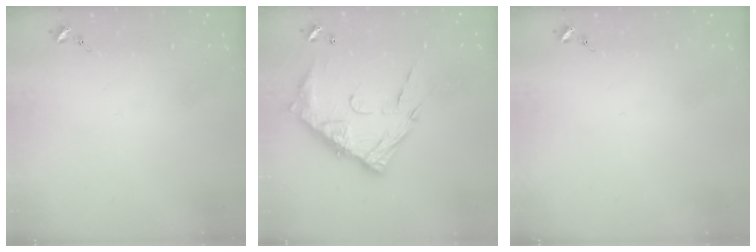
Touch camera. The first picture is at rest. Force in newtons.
{"total": 17.2, "press": 17.1, "slide": 1.4}
{"total": 0.0}